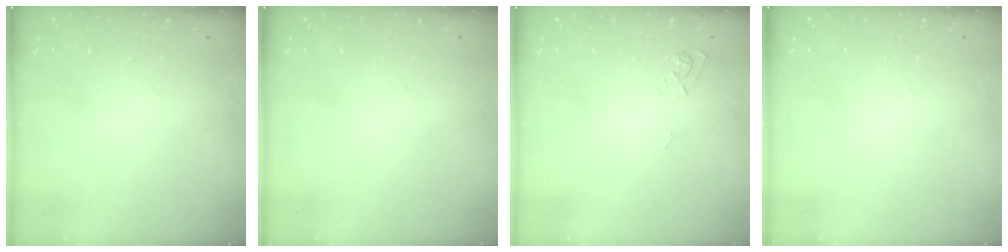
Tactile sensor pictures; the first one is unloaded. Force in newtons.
{"total": 0.0}
{"total": 6.8, "press": 6.8, "slide": 0.6}
{"total": 0.0}